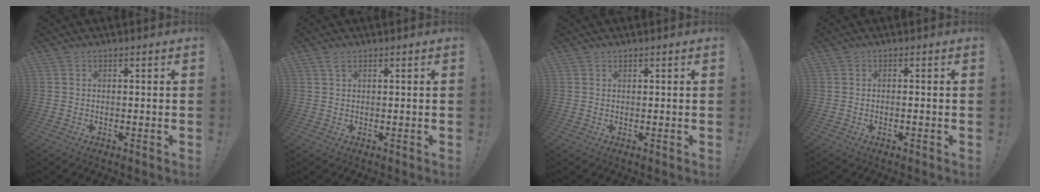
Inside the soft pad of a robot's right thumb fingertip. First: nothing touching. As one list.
[{"total": 2.1, "force": [1.3, 0.9, 1.4], "torque": [-0.026, -0.001, 0.024]}, {"total": 0.5, "force": [0.5, 0.3, 0.1], "torque": [0.002, -0.002, 0.009]}, {"total": 0.6, "force": [-0.4, -0.1, 0.4], "torque": [-0.013, 0.000, -0.007]}]